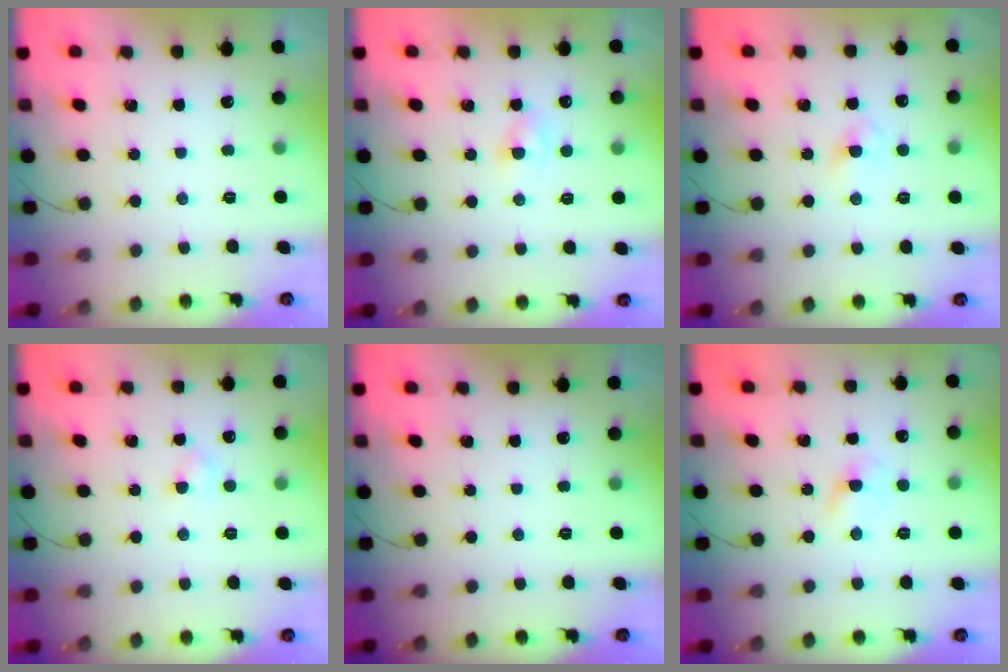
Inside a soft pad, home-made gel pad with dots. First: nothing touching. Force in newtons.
{"total": 1.4, "press": 1.1, "slide": 0.8}
{"total": 1.9, "press": 1.7, "slide": 0.8}
{"total": 2.2, "press": 2.0, "slide": 0.8}
{"total": 0.0}
{"total": 2.6, "press": 2.4, "slide": 1.1}